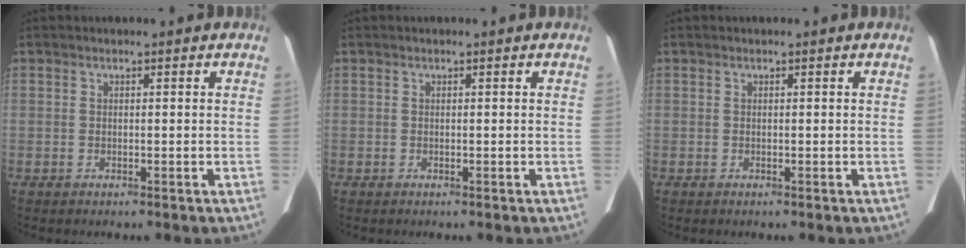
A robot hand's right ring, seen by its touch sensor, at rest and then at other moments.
{"total": 0.0}
{"total": 0.0}